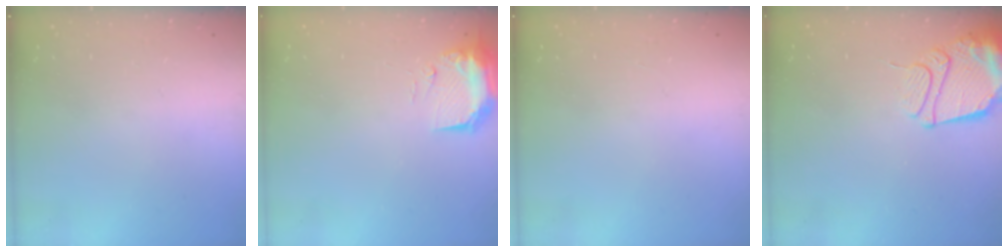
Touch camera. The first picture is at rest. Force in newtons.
{"total": 9.2, "press": 9.0, "slide": 1.5}
{"total": 0.9, "press": 0.0, "slide": 0.9}
{"total": 13.3, "press": 13.2, "slide": 1.4}